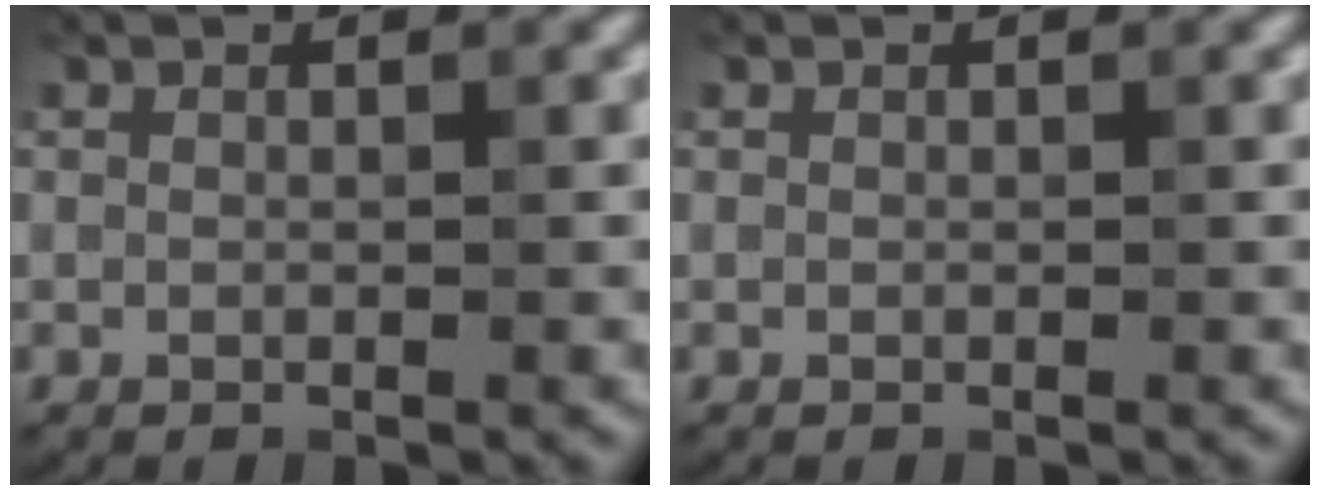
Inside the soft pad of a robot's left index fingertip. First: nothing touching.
{"total": 0.0}